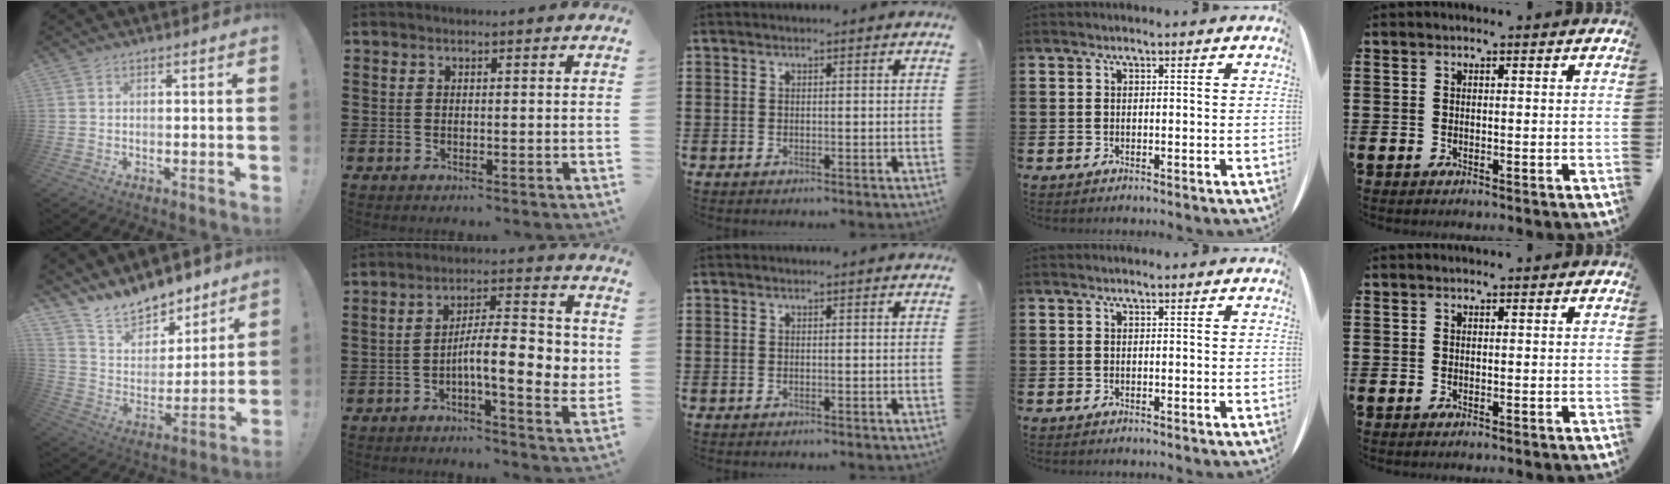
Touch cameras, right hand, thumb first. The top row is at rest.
{"thumb": {"total": 13.7, "force": [12.4, 5.6, 2.0], "torque": [-0.058, -0.101, 0.231]}, "index": {"total": 10.2, "force": [-1.4, 3.2, 9.6], "torque": [-0.143, -0.004, -0.027]}}